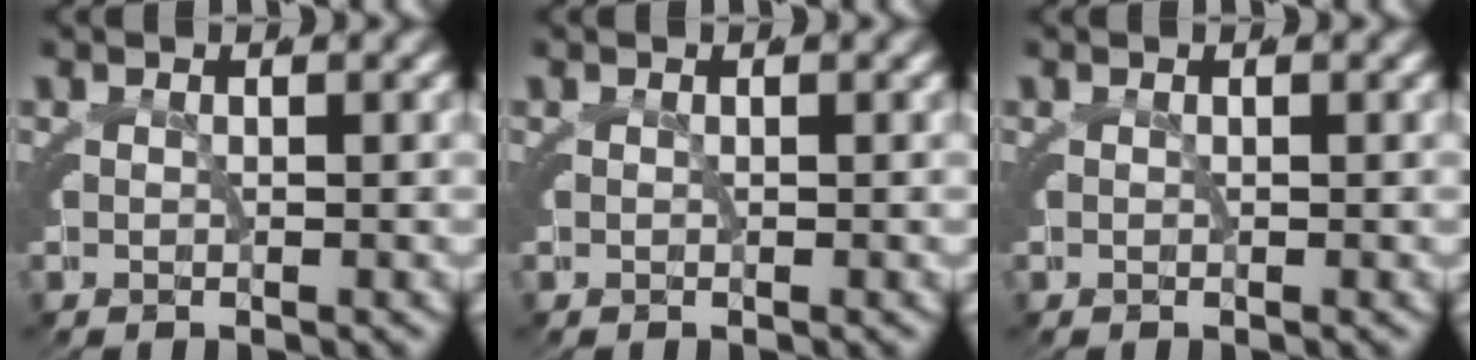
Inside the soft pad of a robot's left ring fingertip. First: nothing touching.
{"total": 0.0}
{"total": 0.0}